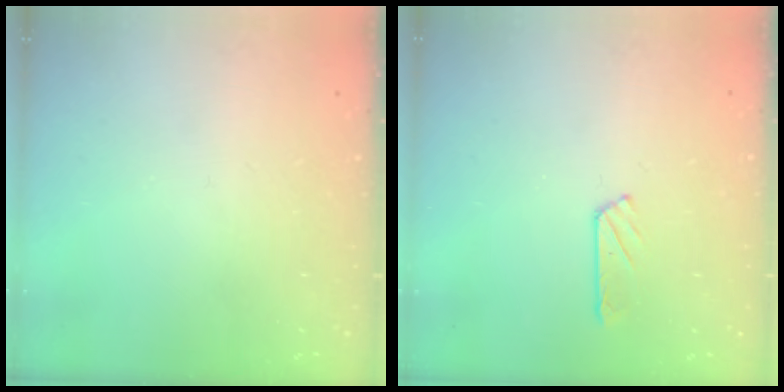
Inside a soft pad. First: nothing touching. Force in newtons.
{"total": 2.4, "press": 2.3, "slide": 0.3}